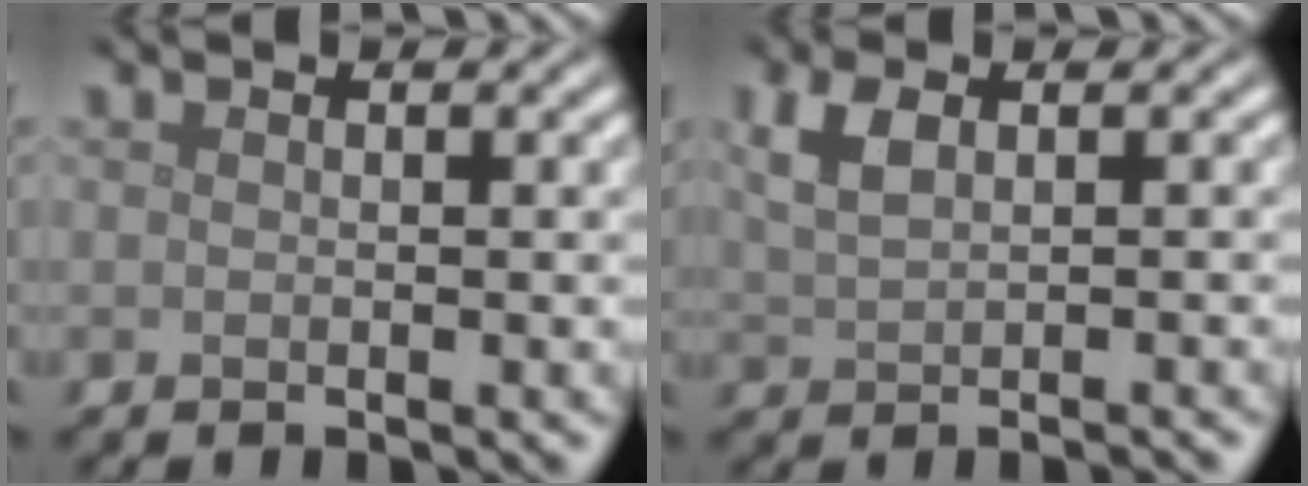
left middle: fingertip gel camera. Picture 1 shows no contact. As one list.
[{"total": 2.7, "force": [0.7, 1.1, 2.3], "torque": [-0.042, 0.007, 0.015]}]